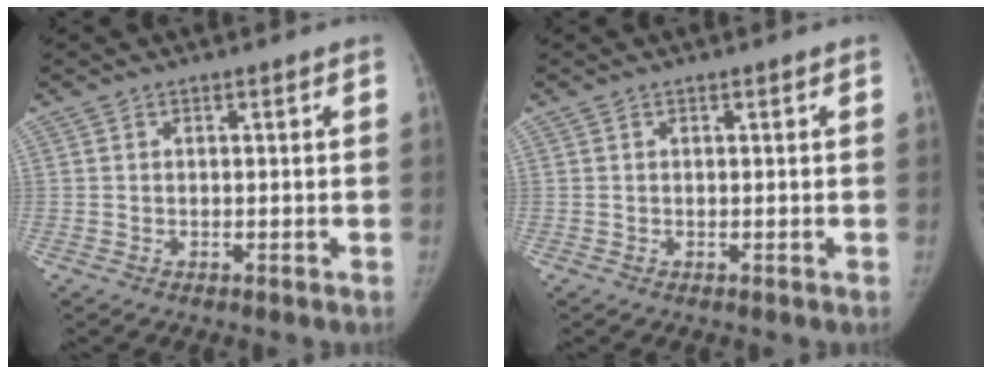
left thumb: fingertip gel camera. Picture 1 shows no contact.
{"total": 0.0}